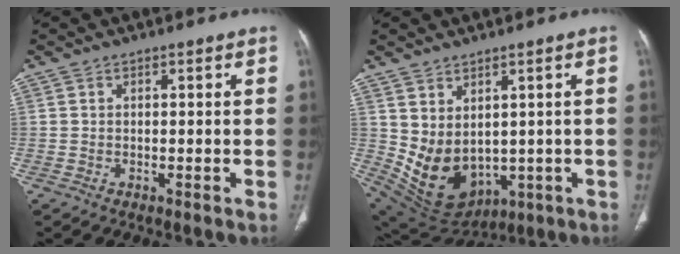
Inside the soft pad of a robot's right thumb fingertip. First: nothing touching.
{"total": 12.0, "force": [0.5, 8.5, 8.4], "torque": [-0.134, -0.015, 0.054]}